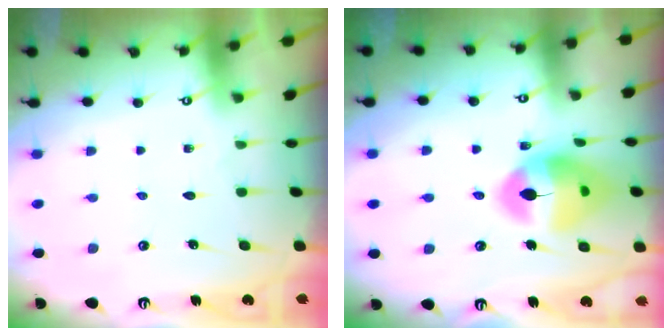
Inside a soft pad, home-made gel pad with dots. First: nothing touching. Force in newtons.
{"total": 16.8, "press": 16.6, "slide": 2.2}